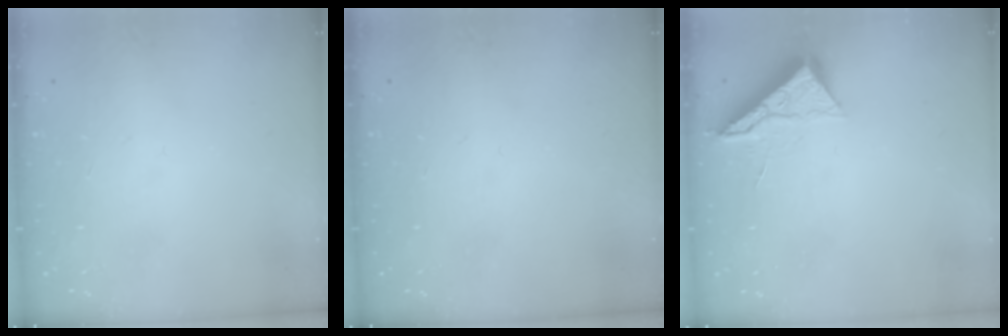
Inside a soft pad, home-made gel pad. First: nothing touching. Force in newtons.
{"total": 0.0}
{"total": 6.0, "press": 5.9, "slide": 0.6}